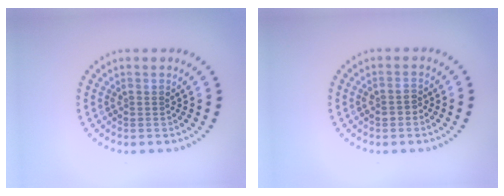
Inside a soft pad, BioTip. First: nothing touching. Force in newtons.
{"total": 1.3, "press": 1.3, "slide": 0.3}